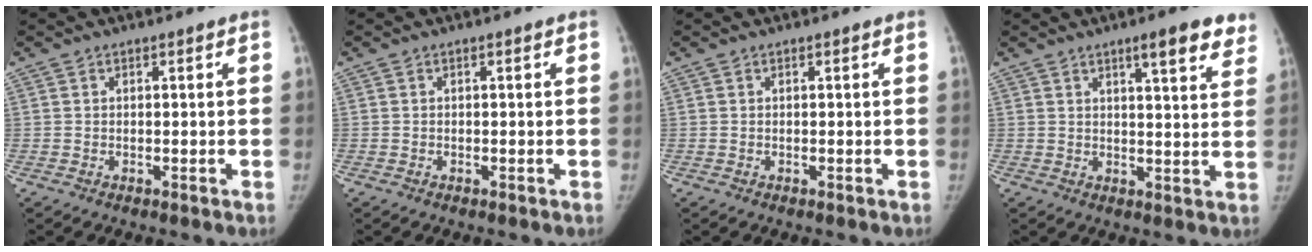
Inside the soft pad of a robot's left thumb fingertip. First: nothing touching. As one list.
[{"total": 0.0}, {"total": 0.0}, {"total": 7.9, "force": [5.3, 1.7, 5.7], "torque": [-0.053, -0.027, 0.068]}]